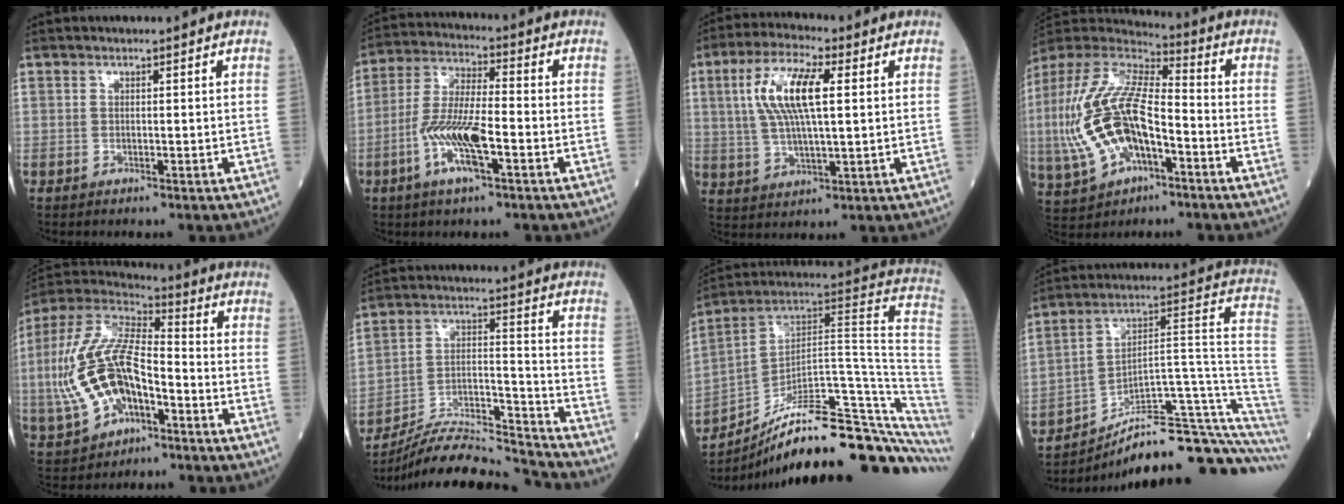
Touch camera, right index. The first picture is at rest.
{"total": 10.7, "force": [-3.8, 2.0, 9.8], "torque": [-0.201, -0.003, -0.073]}
{"total": 10.8, "force": [2.5, 2.7, 10.2], "torque": [-0.213, 0.013, 0.049]}
{"total": 18.5, "force": [-4.3, 8.4, 15.9], "torque": [-0.358, 0.009, -0.077]}
{"total": 16.5, "force": [-4.1, 8.0, 13.8], "torque": [-0.306, 0.013, -0.074]}
{"total": 16.5, "force": [-16.2, -0.2, 3.5], "torque": [-0.061, 0.032, -0.277]}
{"total": 27.3, "force": [-18.4, 4.7, 19.6], "torque": [-0.166, 0.056, -0.272]}
{"total": 23.6, "force": [-18.5, 1.6, 14.6], "torque": [-0.119, 0.064, -0.271]}